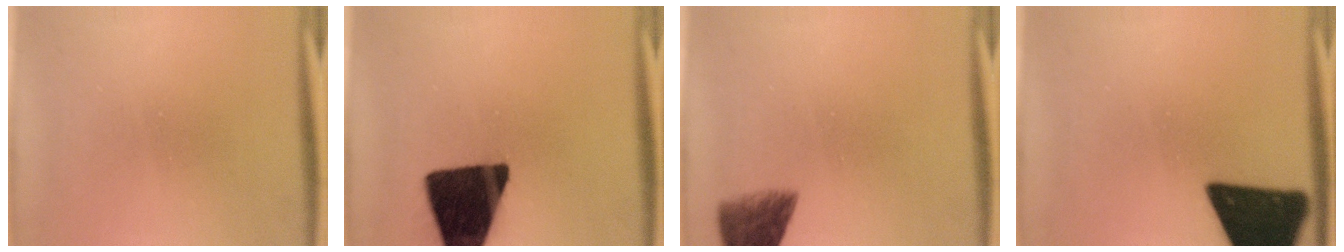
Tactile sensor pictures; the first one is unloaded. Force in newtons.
{"total": 16.5}
{"total": 5.8}
{"total": 18.9}